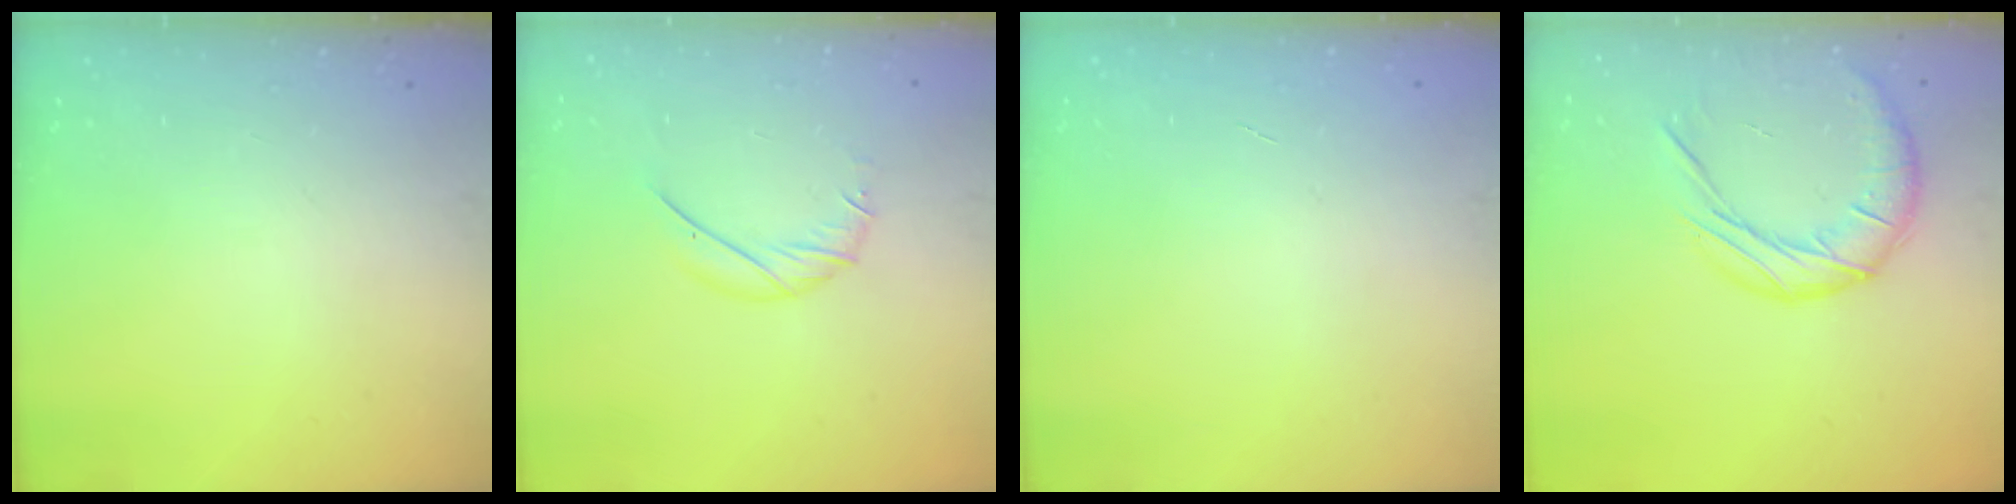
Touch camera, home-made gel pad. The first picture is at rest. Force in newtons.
{"total": 6.8, "press": 6.8, "slide": 0.4}
{"total": 0.0}
{"total": 13.6, "press": 13.6, "slide": 1.1}